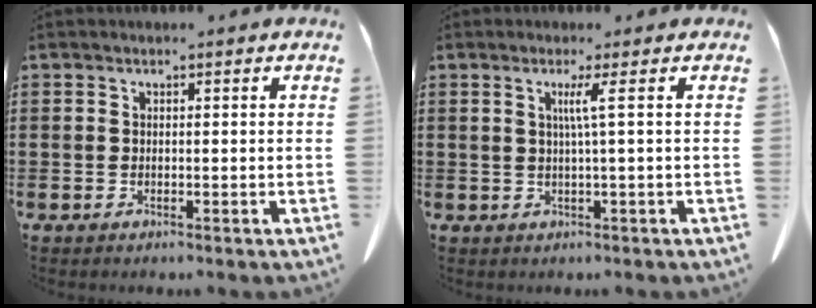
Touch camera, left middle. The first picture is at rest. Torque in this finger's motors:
{"motor_torque": [0.65, 0.03, 0.26, 0.07]}